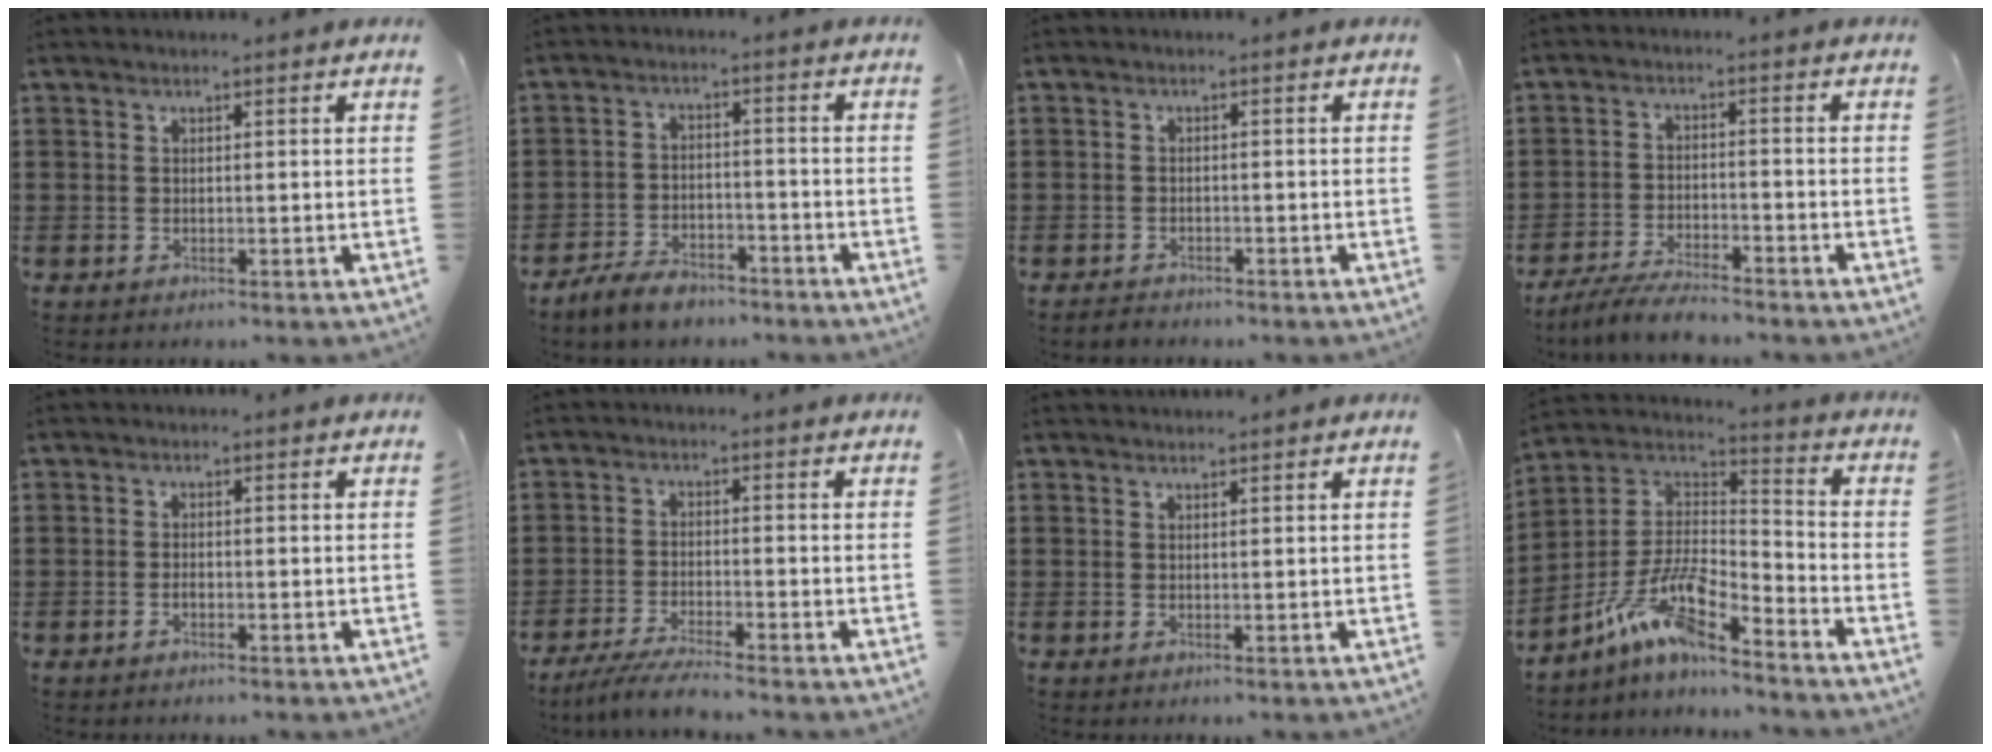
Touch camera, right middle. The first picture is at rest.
{"total": 5.0, "force": [-4.5, 1.5, 1.6], "torque": [-0.041, 0.005, -0.091]}
{"total": 1.6, "force": [-1.4, 0.7, -0.2], "torque": [0.001, 0.005, -0.033]}
{"total": 5.1, "force": [-4.8, 0.7, 1.7], "torque": [-0.043, -0.004, -0.096]}
{"total": 0.9, "force": [-0.6, 0.3, 0.7], "torque": [-0.016, -0.004, -0.010]}
{"total": 4.5, "force": [-4.2, 0.2, 1.7], "torque": [-0.042, -0.010, -0.084]}
{"total": 0.7, "force": [0.7, 0.1, 0.0], "torque": [-0.001, -0.001, 0.014]}
{"total": 10.3, "force": [-7.8, 2.2, 6.5], "torque": [-0.153, -0.007, -0.162]}